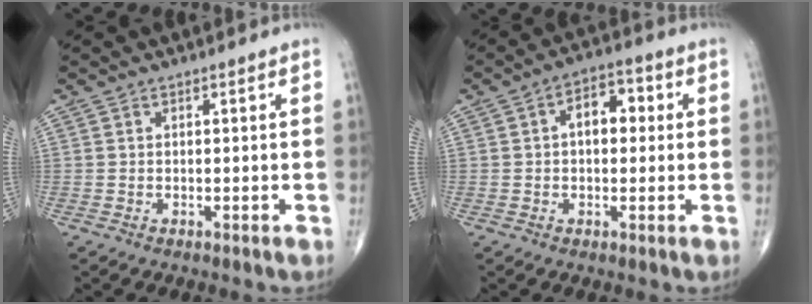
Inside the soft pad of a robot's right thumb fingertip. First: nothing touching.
{"total": 7.0, "force": [0.9, 4.3, 5.5], "torque": [-0.062, 0.022, 0.005]}